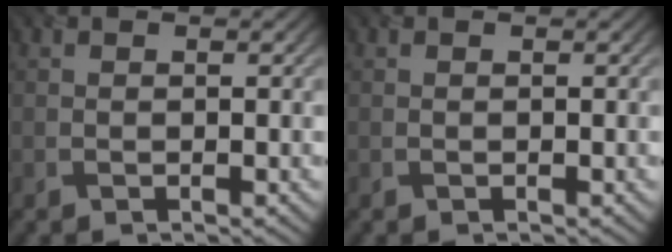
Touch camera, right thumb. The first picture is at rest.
{"total": 0.0}